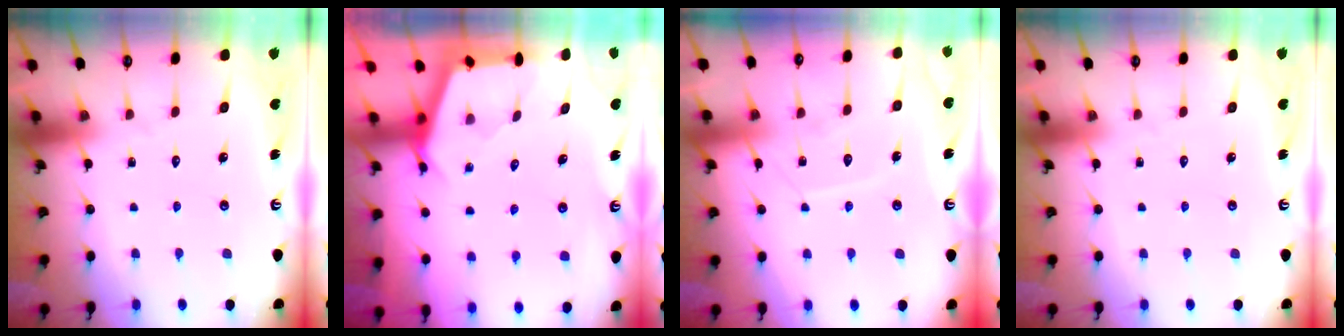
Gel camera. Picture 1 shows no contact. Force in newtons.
{"total": 2.9, "press": 2.9, "slide": 0.3}
{"total": 8.0, "press": 8.0, "slide": 0.8}
{"total": 0.0}